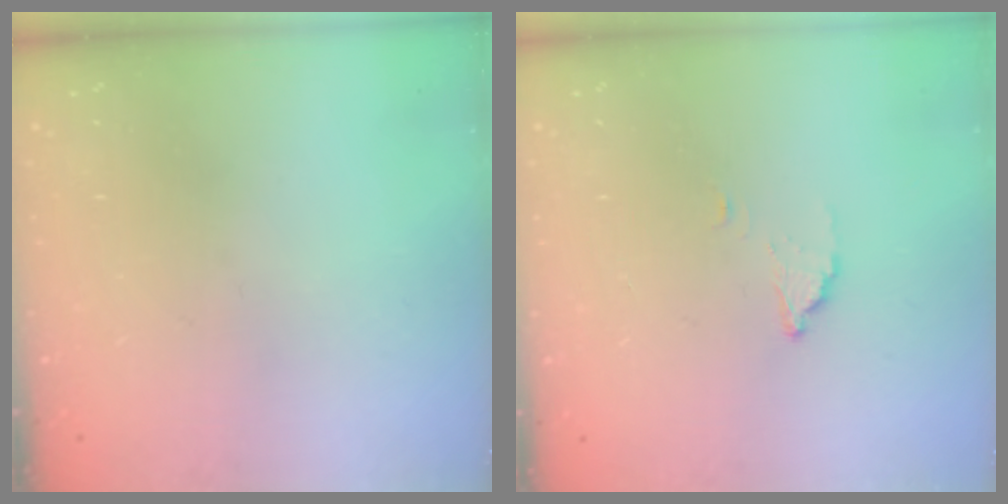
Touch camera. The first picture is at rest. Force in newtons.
{"total": 2.2, "press": 2.2, "slide": 0.2}